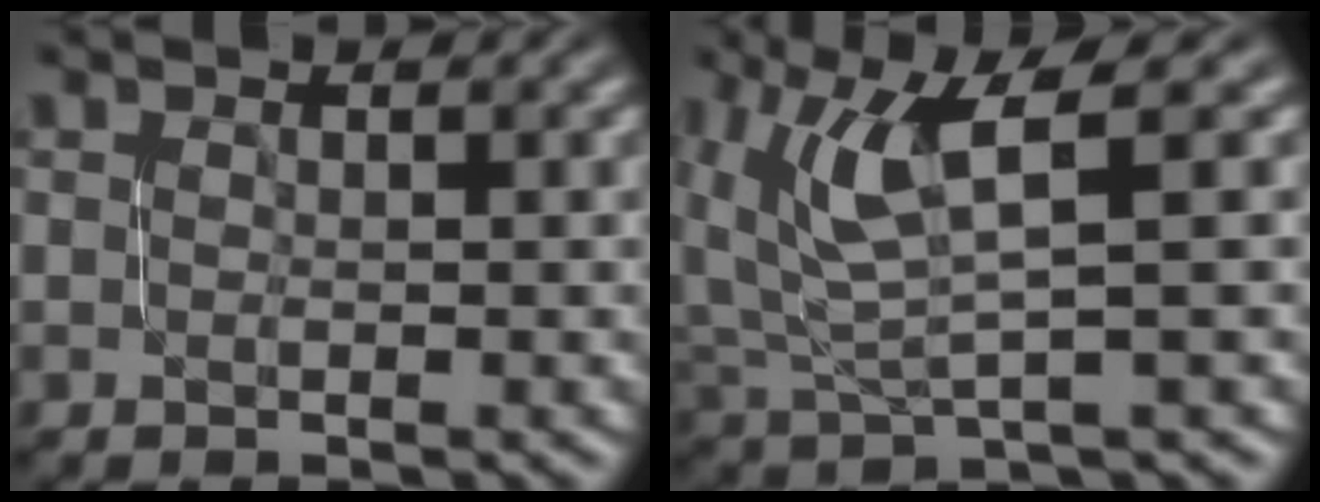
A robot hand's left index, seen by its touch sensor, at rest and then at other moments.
{"total": 4.9, "force": [2.5, 1.1, 4.1], "torque": [-0.098, 0.003, 0.055]}